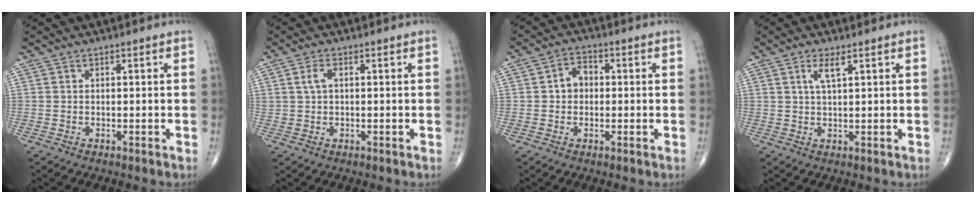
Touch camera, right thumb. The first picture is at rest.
{"total": 2.6, "force": [0.6, 1.5, 2.0], "torque": [-0.040, 0.004, 0.015]}
{"total": 4.1, "force": [0.1, 3.3, 2.5], "torque": [-0.026, 0.016, -0.007]}
{"total": 3.0, "force": [1.4, 0.7, 2.6], "torque": [-0.057, -0.004, 0.030]}